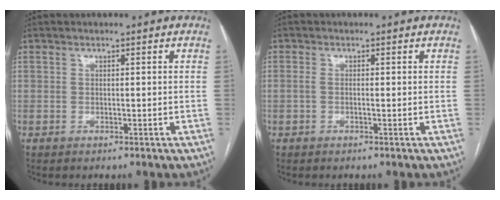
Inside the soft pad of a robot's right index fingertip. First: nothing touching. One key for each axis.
{"total": 1.3, "fx": -0.1, "fy": 0.5, "fz": 1.2, "tx": -0.029, "ty": 0.006, "tz": 0.000}